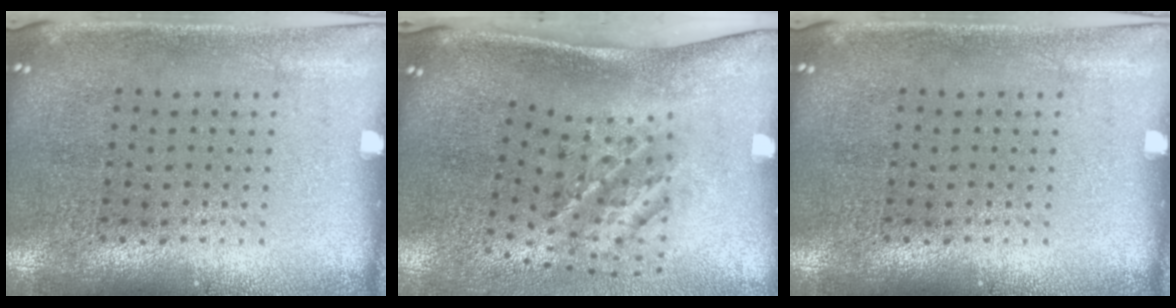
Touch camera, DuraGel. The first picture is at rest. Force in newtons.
{"total": 2.0, "press": 1.2, "slide": 1.5}
{"total": 0.0}